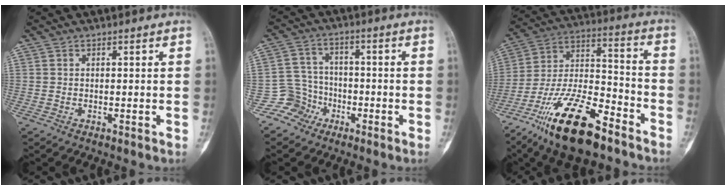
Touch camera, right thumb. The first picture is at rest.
{"total": 6.2, "force": [-3.5, 5.1, -0.4], "torque": [0.044, 0.037, -0.073]}
{"total": 20.3, "force": [-13.3, 6.9, 13.7], "torque": [-0.262, 0.071, -0.240]}